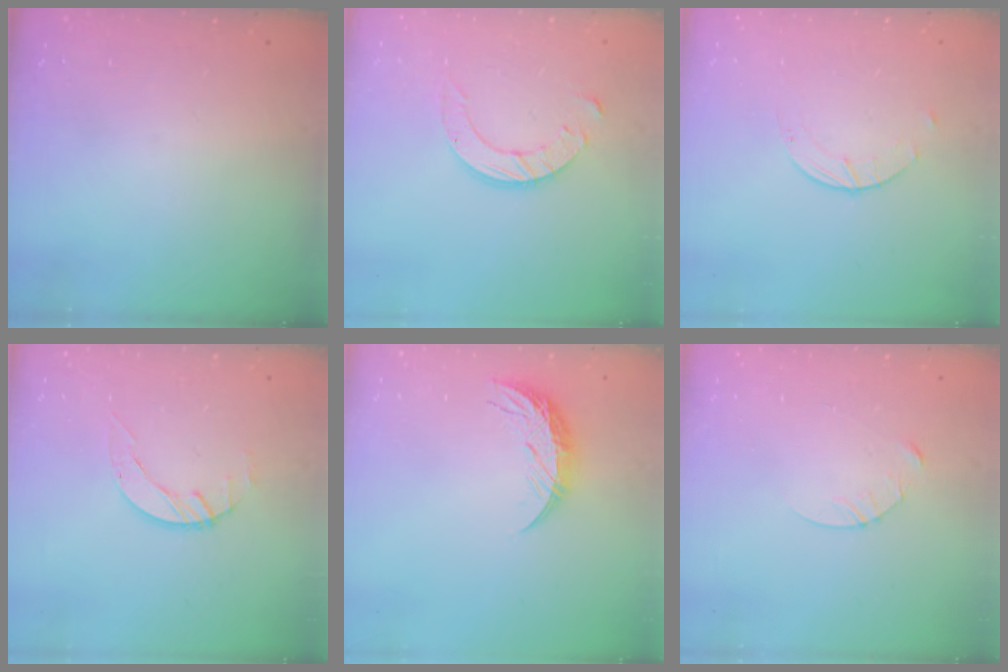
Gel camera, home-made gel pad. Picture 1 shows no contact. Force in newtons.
{"total": 9.7, "press": 9.6, "slide": 0.8}
{"total": 2.0, "press": 2.0, "slide": 0.3}
{"total": 2.9, "press": 2.8, "slide": 0.3}
{"total": 8.2, "press": 8.2, "slide": 0.8}
{"total": 3.8, "press": 3.8, "slide": 0.3}